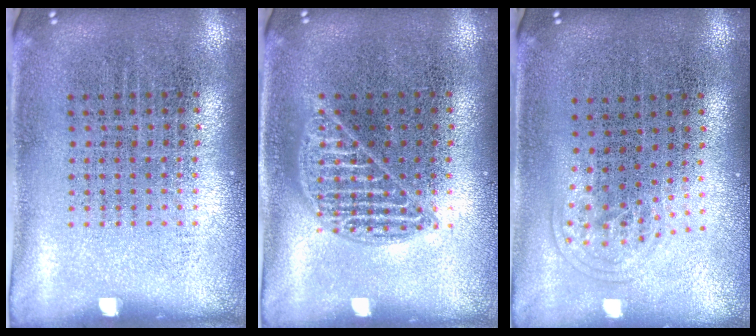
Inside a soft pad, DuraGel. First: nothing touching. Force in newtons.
{"total": 1.8, "press": 1.8, "slide": 0.3}
{"total": 1.0, "press": 0.6, "slide": 0.8}